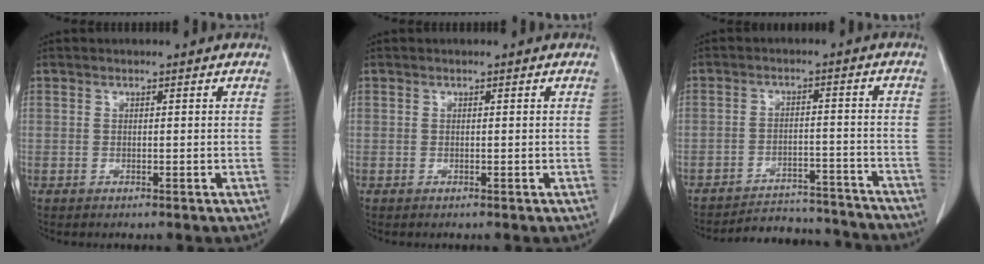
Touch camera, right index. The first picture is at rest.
{"total": 0.0}
{"total": 14.9, "force": [-14.5, 2.7, 2.4], "torque": [-0.034, 0.012, -0.187]}